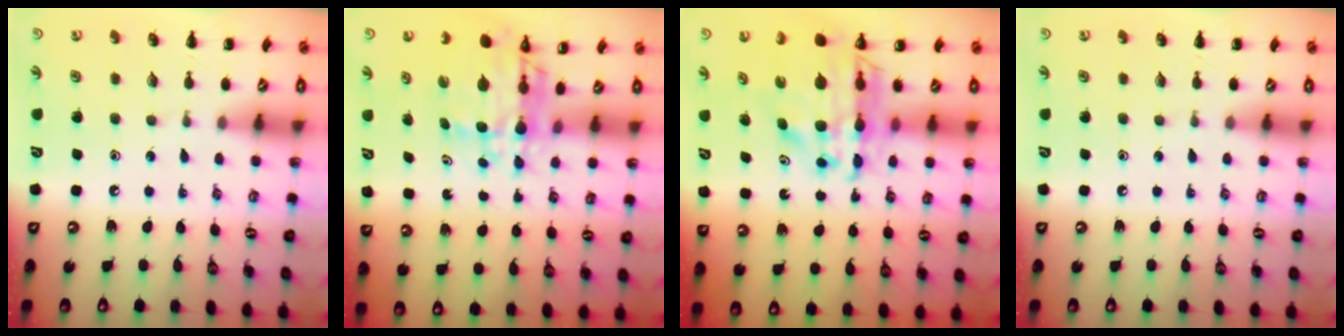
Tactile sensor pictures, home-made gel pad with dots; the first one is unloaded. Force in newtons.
{"total": 8.1, "press": 7.6, "slide": 2.6}
{"total": 13.2, "press": 12.7, "slide": 3.7}
{"total": 0.0}